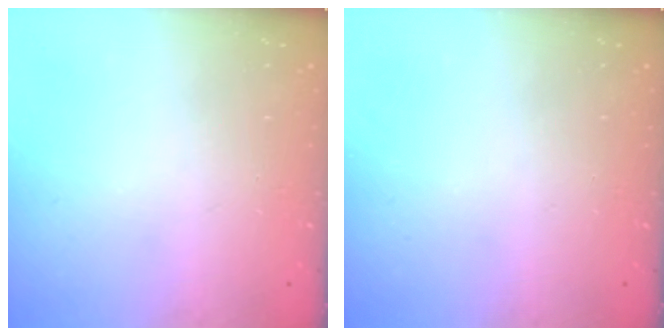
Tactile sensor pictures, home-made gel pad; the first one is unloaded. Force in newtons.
{"total": 0.0}